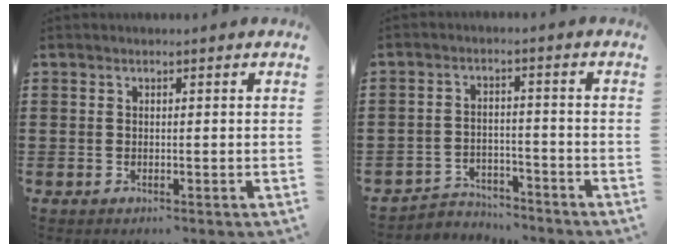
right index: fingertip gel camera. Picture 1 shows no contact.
{"total": 3.7, "force": [-3.6, 0.9, -0.1], "torque": [-0.007, 0.005, -0.077]}